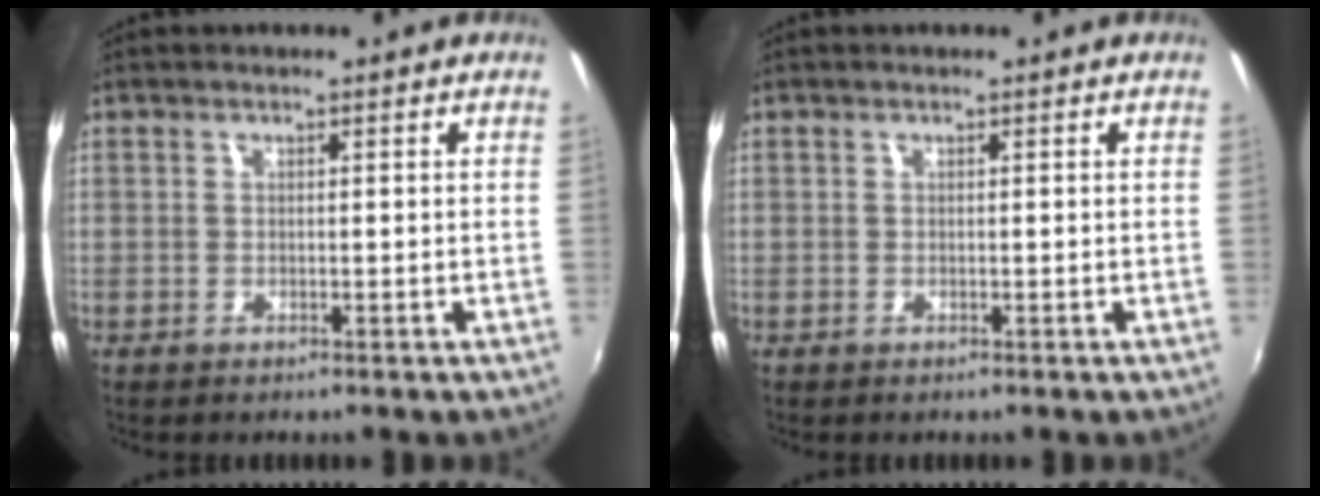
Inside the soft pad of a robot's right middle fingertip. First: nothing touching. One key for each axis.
{"total": 0.0}